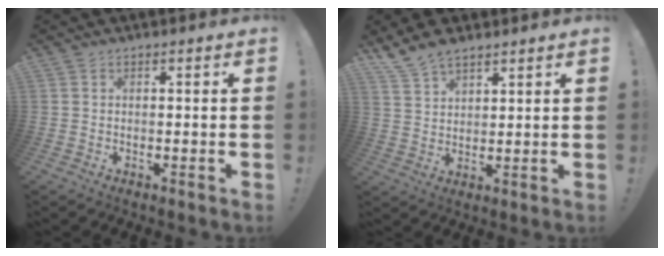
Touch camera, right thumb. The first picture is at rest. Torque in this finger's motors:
{"motor_torque": [-0.29, 1.23, 0.27, 0.21, 0.06]}